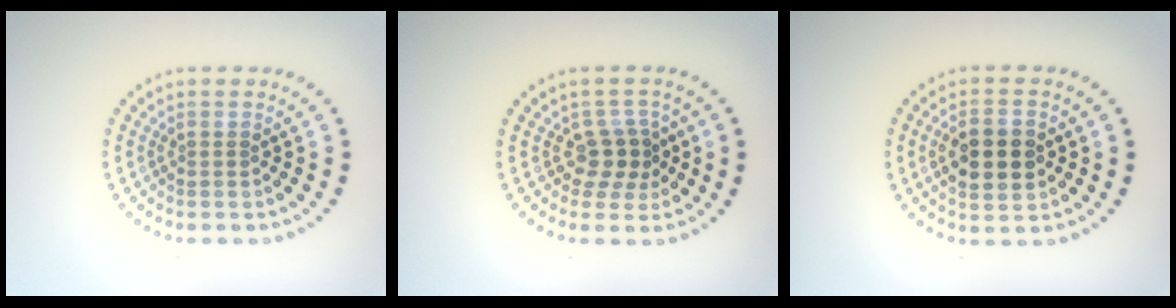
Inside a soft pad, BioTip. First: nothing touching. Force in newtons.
{"total": 2.6, "press": 2.2, "slide": 1.4}
{"total": 4.5, "press": 4.5, "slide": 0.1}